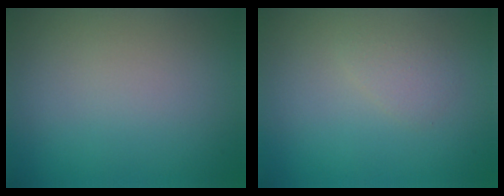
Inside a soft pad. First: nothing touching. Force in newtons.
{"total": 1.1, "press": 1.1, "slide": 0.1}